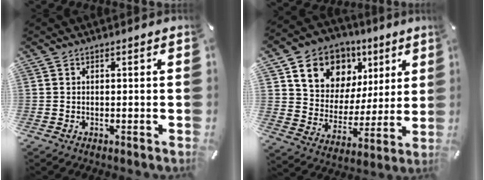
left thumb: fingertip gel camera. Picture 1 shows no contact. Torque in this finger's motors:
{"motor_torque": [0.60, 0.60, 1.46, -1.31, 0.38]}